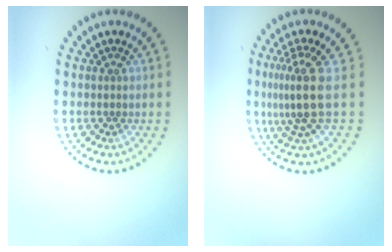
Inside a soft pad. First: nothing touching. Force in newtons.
{"total": 3.9, "press": 2.6, "slide": 2.9}